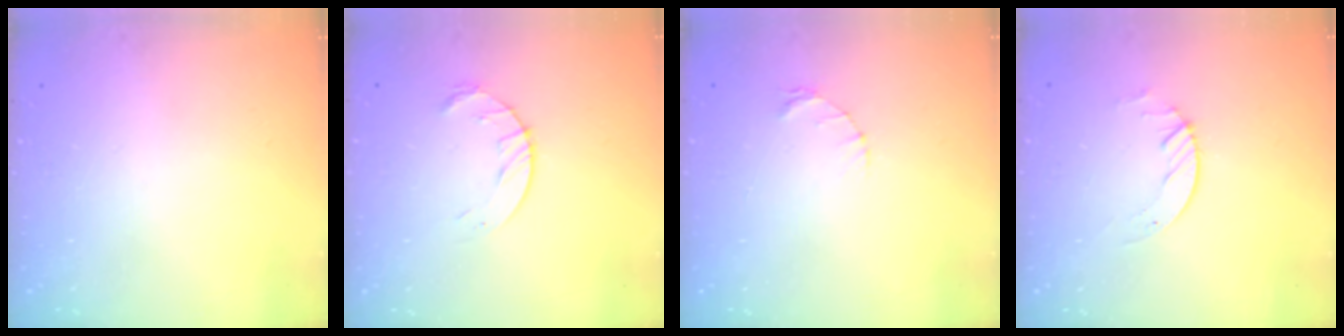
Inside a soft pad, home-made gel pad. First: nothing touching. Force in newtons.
{"total": 4.6, "press": 4.5, "slide": 0.6}
{"total": 2.0, "press": 2.0, "slide": 0.4}
{"total": 2.5, "press": 2.5, "slide": 0.2}